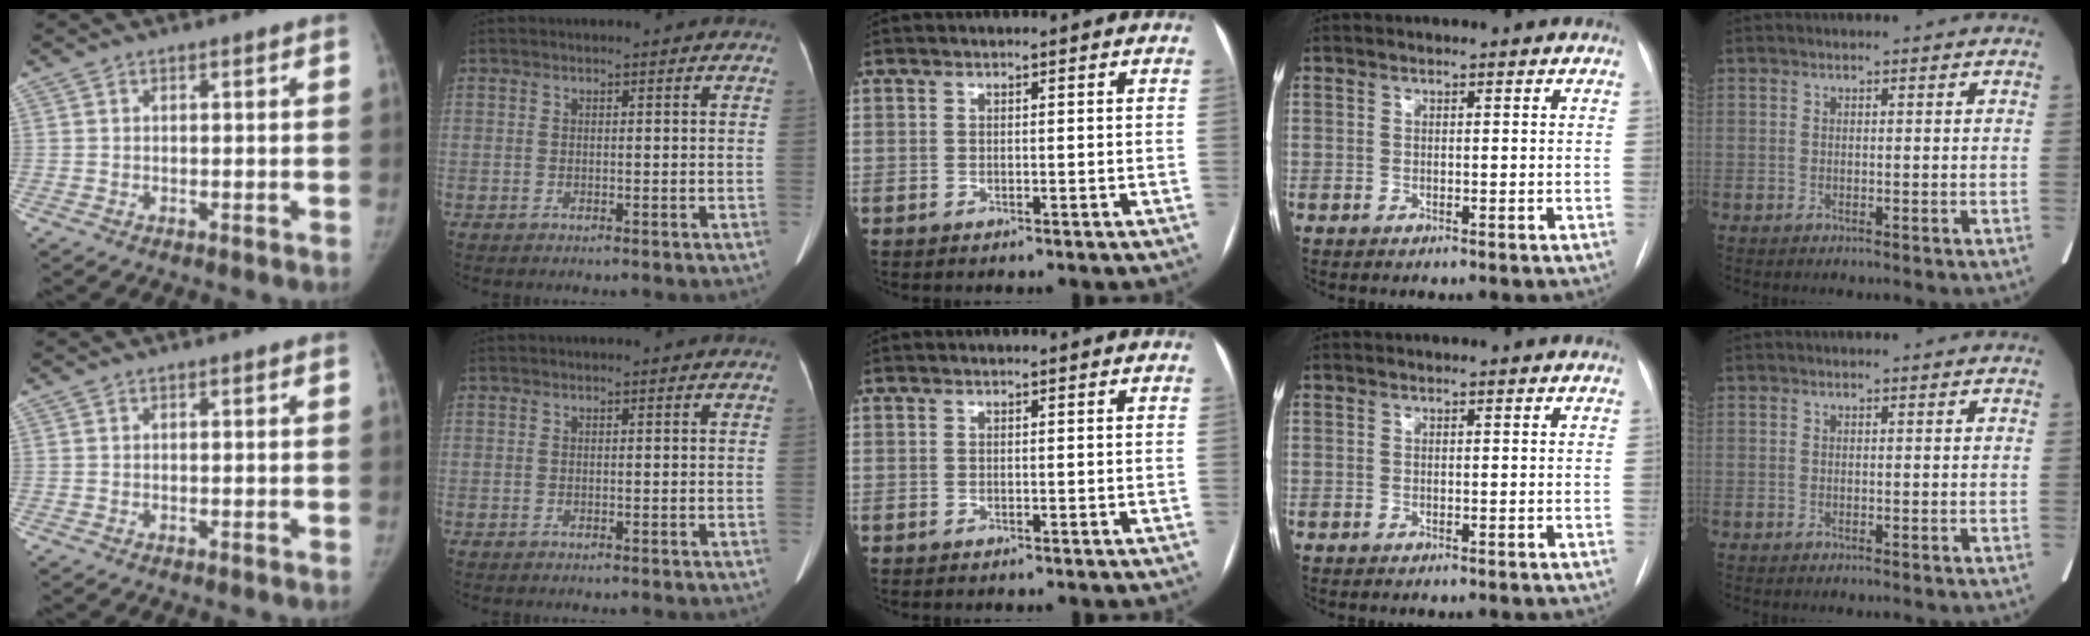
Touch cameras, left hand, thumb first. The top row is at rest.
{}